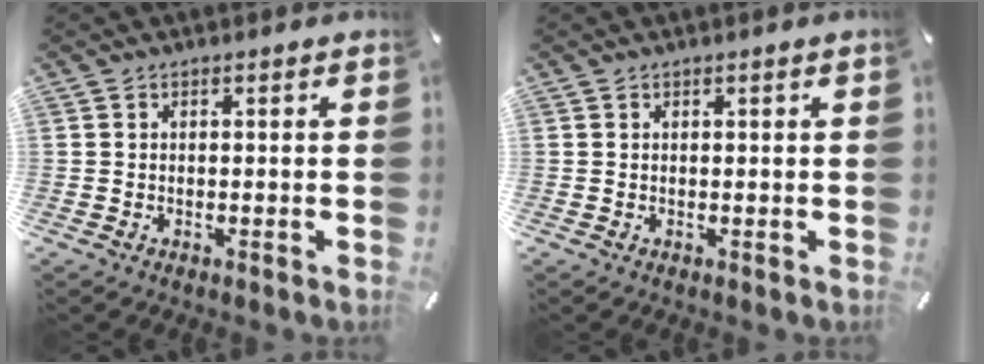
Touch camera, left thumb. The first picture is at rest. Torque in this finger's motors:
{"motor_torque": [0.77, 0.67, 0.23, -0.21, 0.11]}